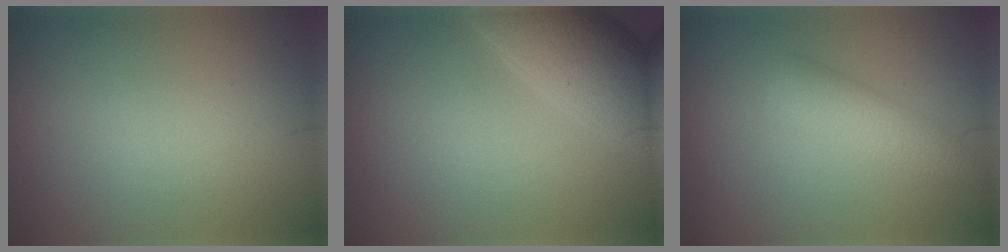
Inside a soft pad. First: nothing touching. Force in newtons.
{"total": 6.6, "press": 6.6, "slide": 0.2}
{"total": 2.9, "press": 2.9, "slide": 0.1}